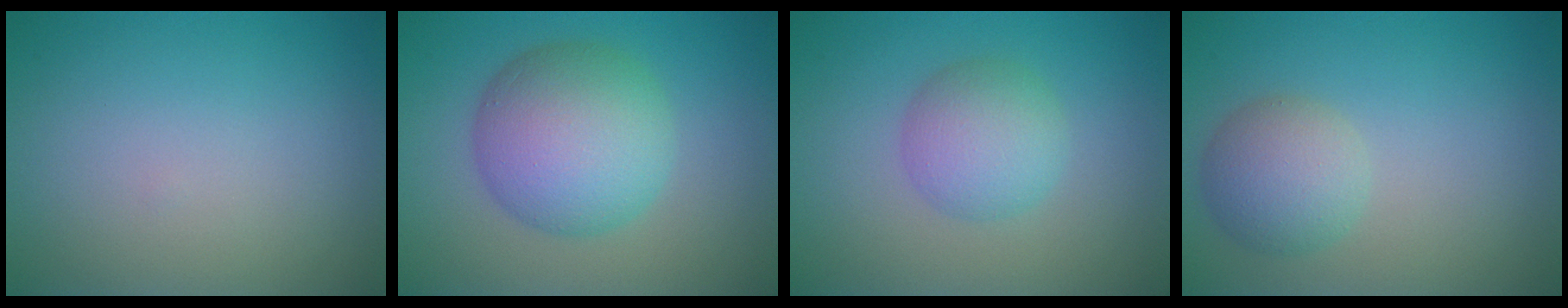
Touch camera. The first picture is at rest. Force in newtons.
{"total": 7.9, "press": 7.9, "slide": 0.1}
{"total": 3.9, "press": 3.9, "slide": 0.1}
{"total": 2.8, "press": 2.8, "slide": 0.3}